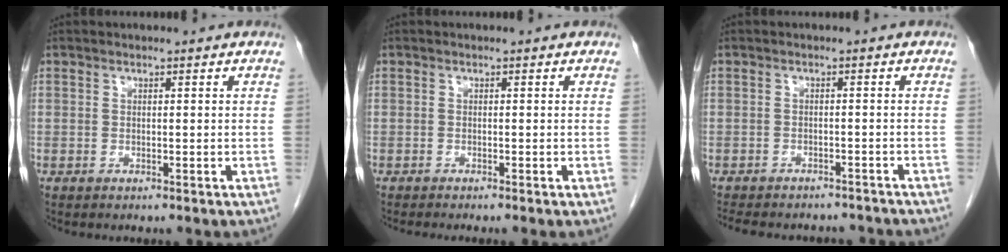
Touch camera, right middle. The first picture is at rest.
{"total": 1.7, "force": [-1.4, -0.3, 0.9], "torque": [-0.005, 0.003, -0.020]}
{"total": 13.1, "force": [-11.7, 4.2, 4.1], "torque": [-0.079, 0.009, -0.138]}